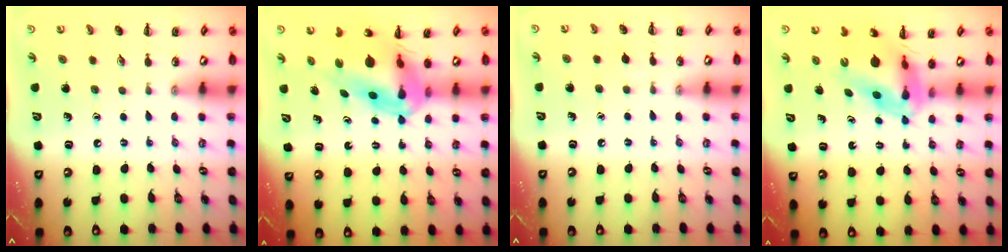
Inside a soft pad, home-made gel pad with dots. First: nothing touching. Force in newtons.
{"total": 10.6, "press": 10.1, "slide": 3.2}
{"total": 2.3, "press": 2.0, "slide": 1.0}
{"total": 9.2, "press": 8.8, "slide": 2.9}